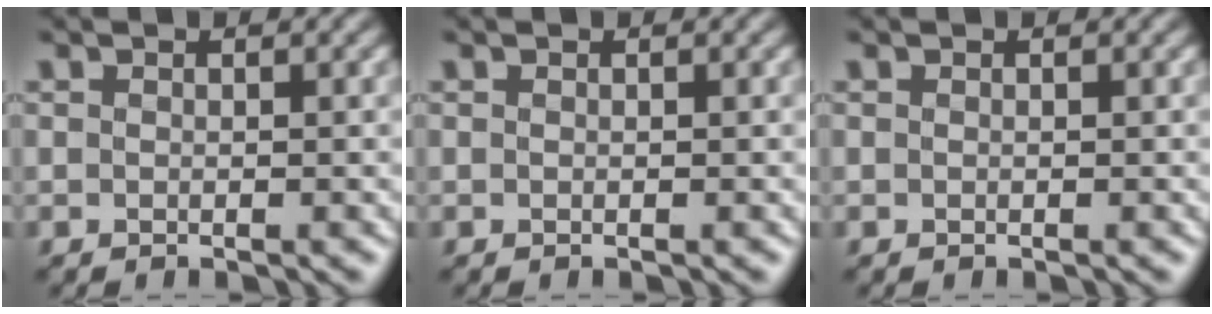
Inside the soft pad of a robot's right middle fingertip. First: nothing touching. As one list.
[{"total": 0.0}, {"total": 0.0}]